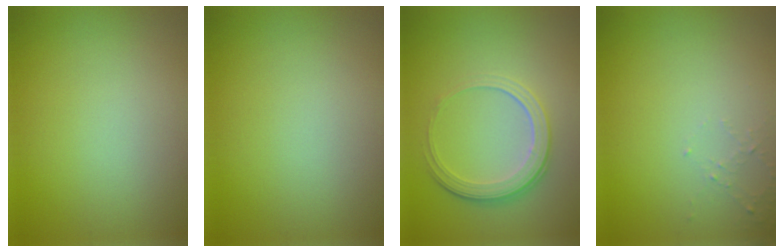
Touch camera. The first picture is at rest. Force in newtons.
{"total": 0.0}
{"total": 3.9, "press": 2.8, "slide": 2.8}
{"total": 1.1, "press": 1.0, "slide": 0.4}